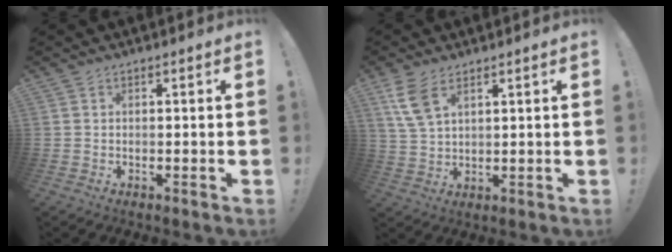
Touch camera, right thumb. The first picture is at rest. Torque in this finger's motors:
{"motor_torque": [0.55, 0.96, 0.13, 0.06, 0.07]}